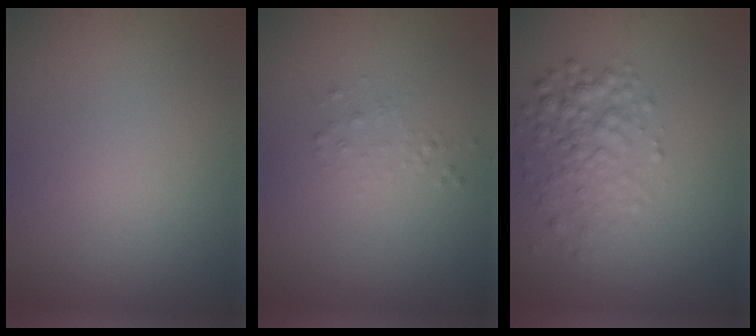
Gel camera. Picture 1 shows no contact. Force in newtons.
{"total": 0.8, "press": 0.8, "slide": 0.1}
{"total": 3.2, "press": 3.2, "slide": 0.1}